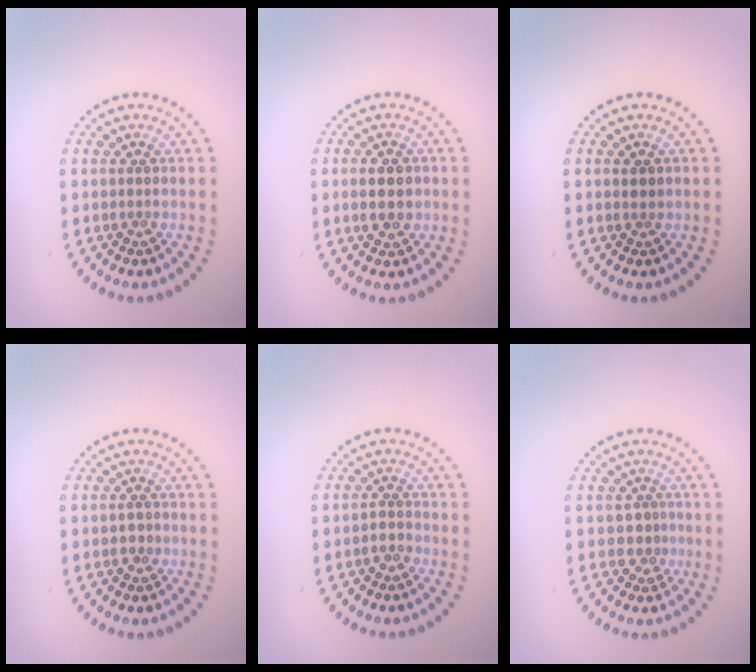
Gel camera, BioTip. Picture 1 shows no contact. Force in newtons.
{"total": 3.0, "press": 3.0, "slide": 0.1}
{"total": 0.9, "press": 0.8, "slide": 0.3}
{"total": 0.9, "press": 0.9, "slide": 0.3}
{"total": 1.2, "press": 1.0, "slide": 0.7}
{"total": 1.7, "press": 1.2, "slide": 1.2}